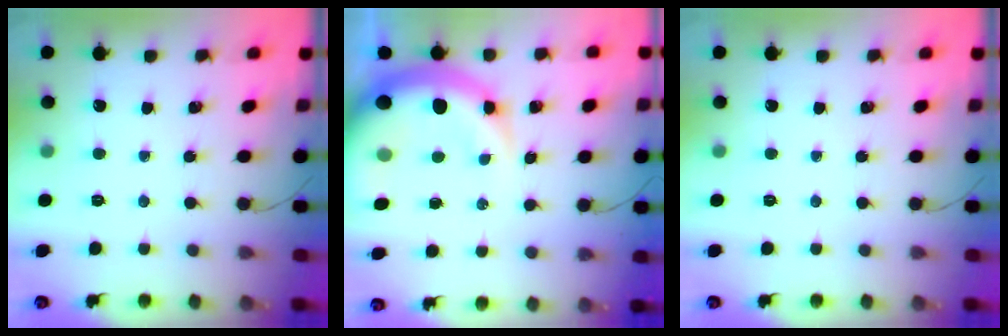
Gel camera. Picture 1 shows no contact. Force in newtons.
{"total": 13.0, "press": 12.5, "slide": 3.6}
{"total": 0.0}